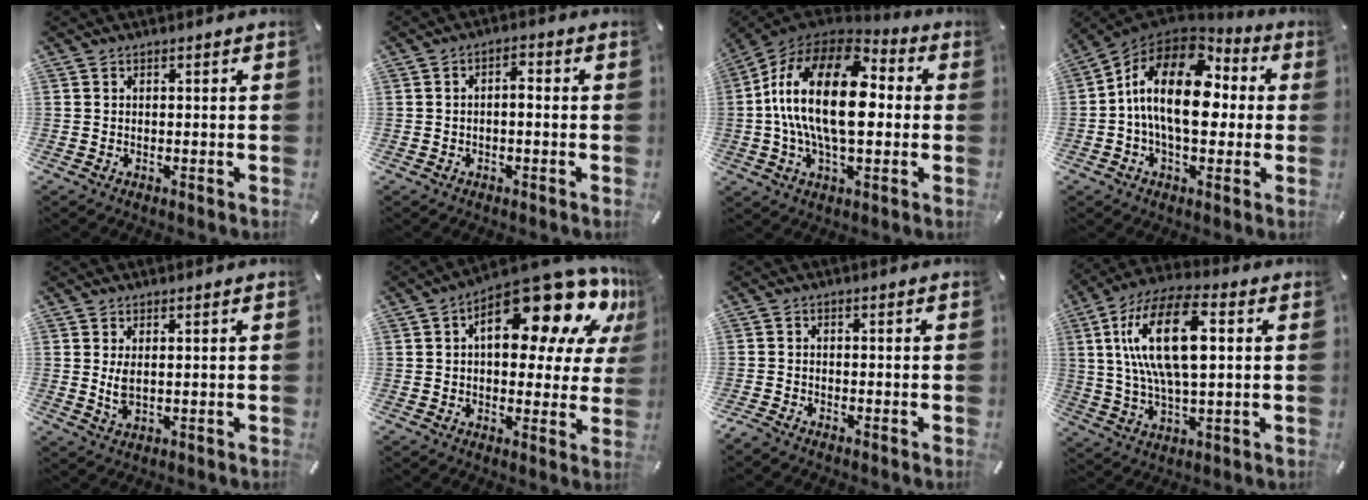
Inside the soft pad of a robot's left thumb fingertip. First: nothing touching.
{"total": 2.6, "force": [-0.9, 1.3, 2.1], "torque": [-0.039, 0.010, -0.018]}
{"total": 24.2, "force": [0.9, 13.0, 20.4], "torque": [-0.405, 0.006, 0.009]}
{"total": 18.7, "force": [1.1, 11.3, 14.8], "torque": [-0.277, 0.005, 0.014]}
{"total": 3.4, "force": [0.6, 1.3, 3.1], "torque": [-0.075, -0.005, 0.006]}
{"total": 21.1, "force": [10.3, 9.6, 15.7], "torque": [-0.217, -0.074, 0.170]}
{"total": 1.7, "force": [-1.6, 0.3, 0.6], "torque": [-0.017, 0.003, -0.033]}
{"total": 18.5, "force": [4.6, 8.2, 15.9], "torque": [-0.335, -0.001, 0.069]}